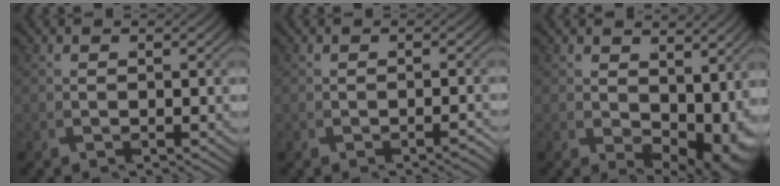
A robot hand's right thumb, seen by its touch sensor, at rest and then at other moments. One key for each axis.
{"total": 1.1, "fx": -1.0, "fy": -0.4, "fz": 0.0, "tx": -0.015, "ty": -0.006, "tz": -0.013}
{"total": 4.4, "fx": 0.4, "fy": 2.2, "fz": 3.8, "tx": -0.068, "ty": -0.019, "tz": 0.023}